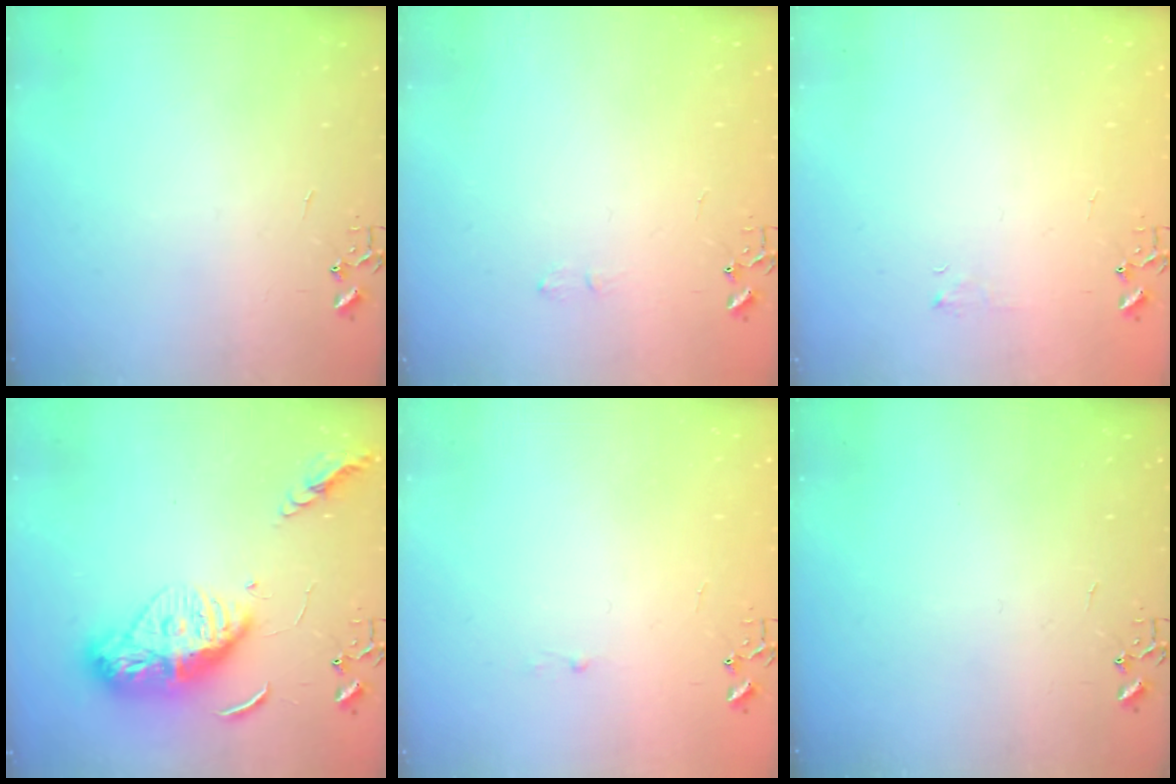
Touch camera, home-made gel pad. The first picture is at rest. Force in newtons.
{"total": 4.6, "press": 4.6, "slide": 0.7}
{"total": 3.8, "press": 3.8, "slide": 0.5}
{"total": 15.4, "press": 15.3, "slide": 1.2}
{"total": 1.8, "press": 1.8, "slide": 0.2}
{"total": 0.0}